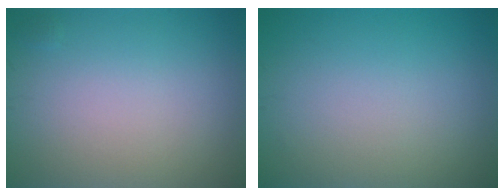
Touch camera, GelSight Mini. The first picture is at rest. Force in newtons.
{"total": 0.0}